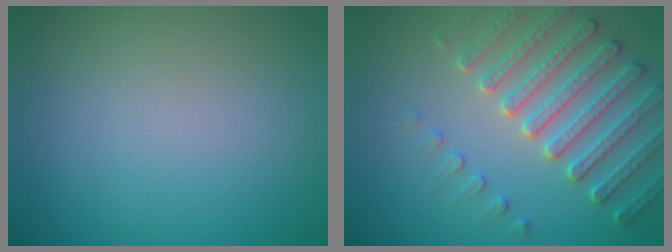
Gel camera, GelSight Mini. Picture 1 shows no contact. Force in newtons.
{"total": 5.1, "press": 4.9, "slide": 1.3}